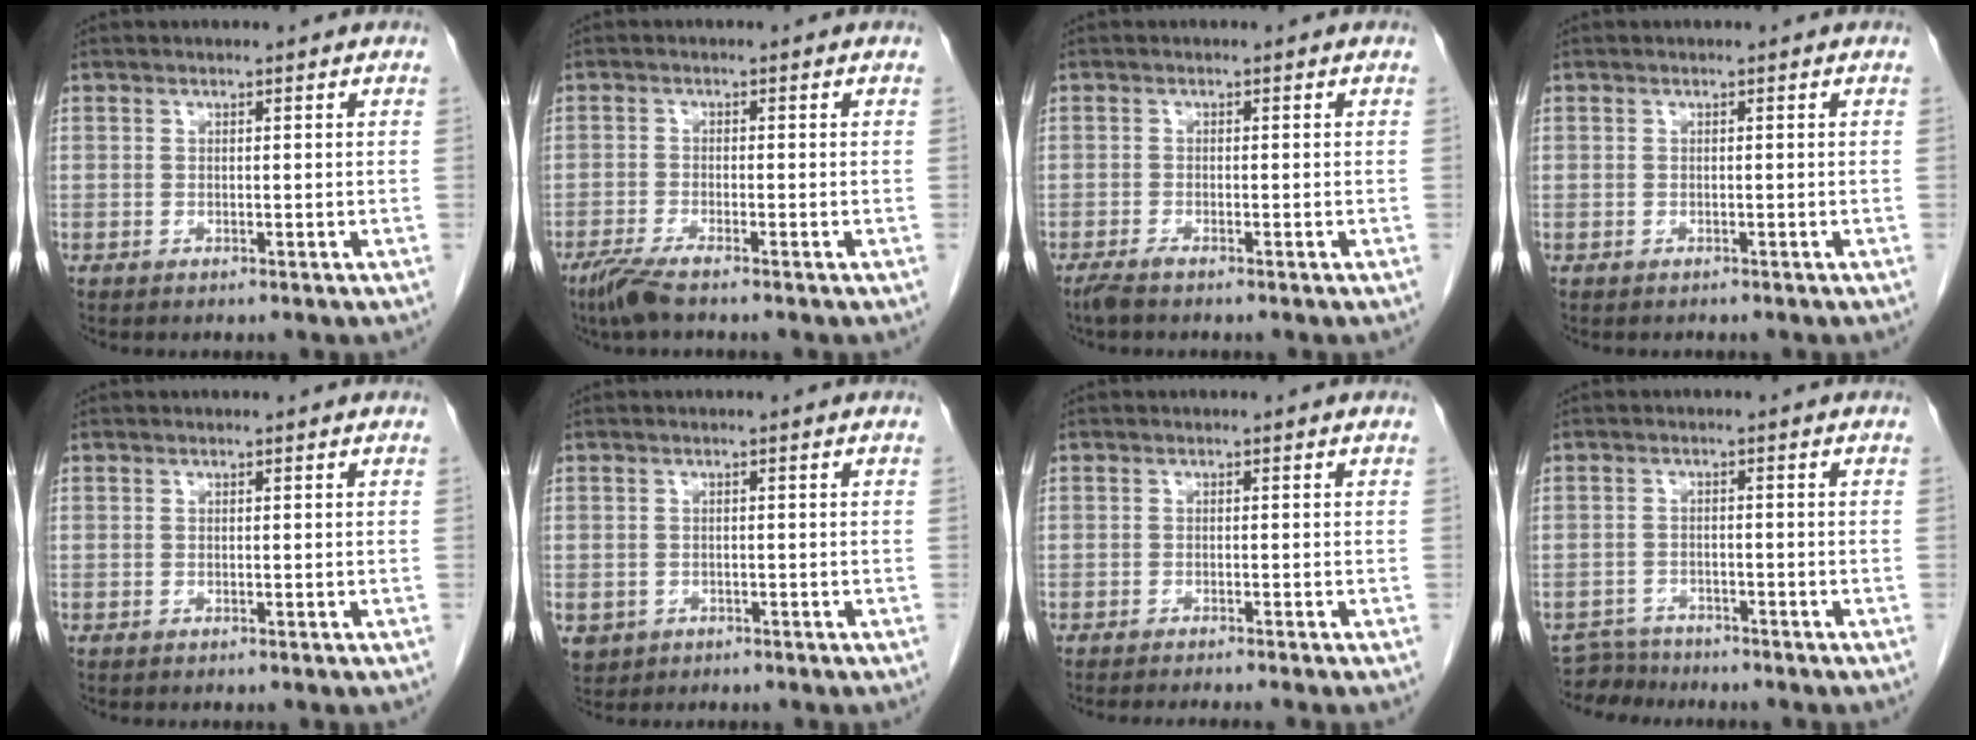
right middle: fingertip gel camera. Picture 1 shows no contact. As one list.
[{"total": 3.7, "force": [-2.8, 0.2, 2.4], "torque": [-0.054, -0.010, -0.058]}, {"total": 1.7, "force": [-1.4, 0.1, 1.0], "torque": [-0.026, -0.005, -0.027]}, {"total": 0.6, "force": [-0.3, 0.4, -0.1], "torque": [-0.004, 0.004, -0.008]}, {"total": 0.0}, {"total": 3.8, "force": [-1.7, 3.3, 0.8], "torque": [-0.014, 0.001, -0.020]}, {"total": 4.7, "force": [-4.2, -0.7, 2.0], "torque": [-0.014, -0.008, -0.060]}, {"total": 4.0, "force": [-3.8, 0.9, -0.6], "torque": [0.009, -0.007, -0.067]}]